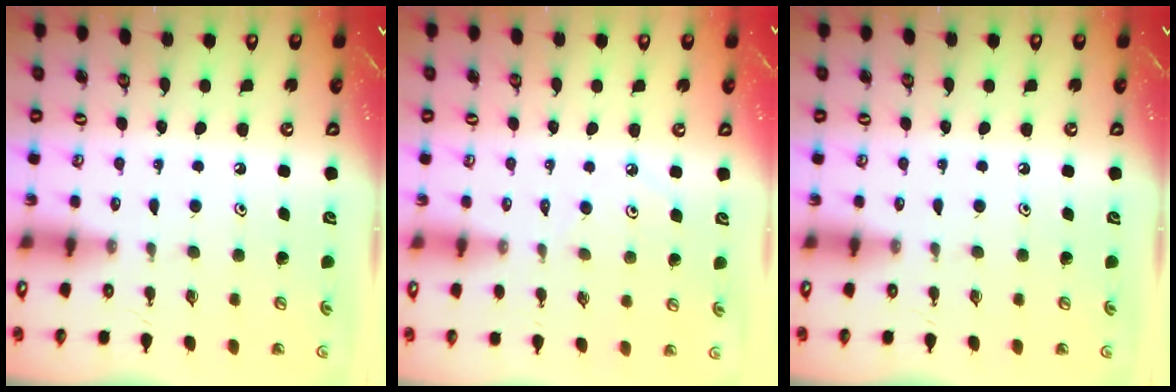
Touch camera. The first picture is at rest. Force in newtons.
{"total": 2.3, "press": 2.2, "slide": 0.5}
{"total": 0.0}